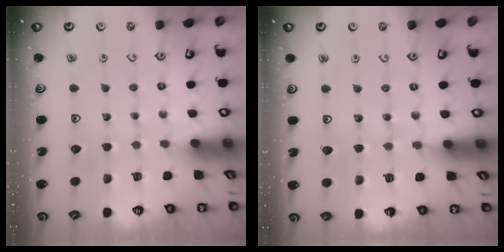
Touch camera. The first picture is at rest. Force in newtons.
{"total": 3.0, "press": 3.0, "slide": 0.2}